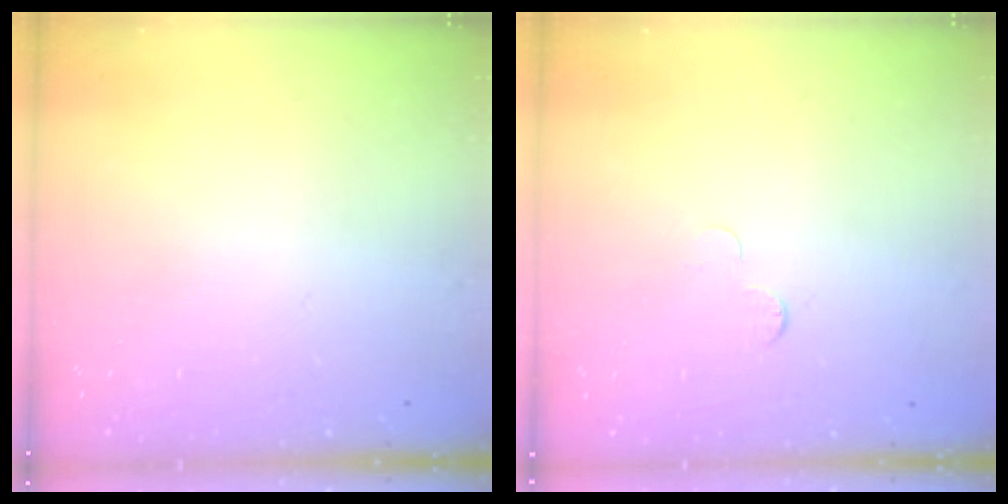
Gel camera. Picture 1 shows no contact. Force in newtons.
{"total": 2.5, "press": 2.5, "slide": 0.2}